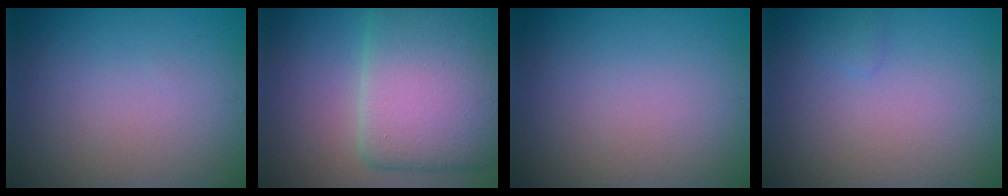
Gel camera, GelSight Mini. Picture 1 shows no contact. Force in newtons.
{"total": 10.9, "press": 10.9, "slide": 0.3}
{"total": 0.0}
{"total": 0.6, "press": 0.6, "slide": 0.1}